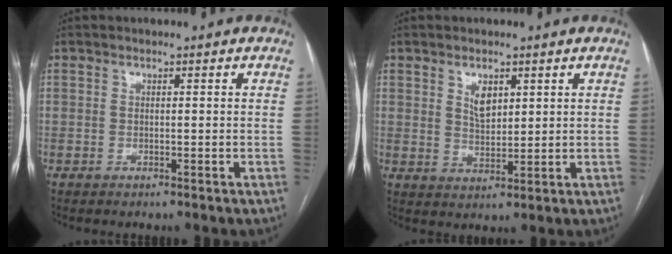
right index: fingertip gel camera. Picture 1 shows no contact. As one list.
[{"total": 3.8, "force": [1.8, 2.0, 2.6], "torque": [-0.050, -0.001, 0.039]}]